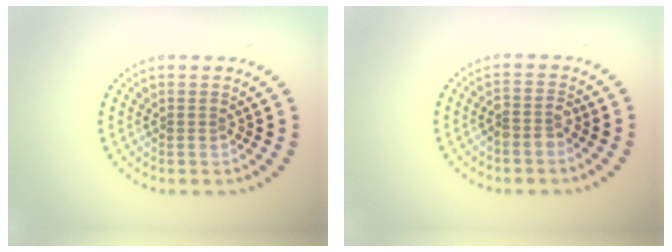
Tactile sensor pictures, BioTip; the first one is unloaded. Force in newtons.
{"total": 1.7, "press": 1.5, "slide": 0.8}